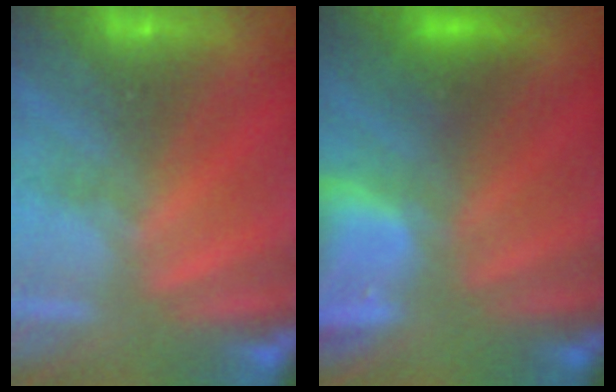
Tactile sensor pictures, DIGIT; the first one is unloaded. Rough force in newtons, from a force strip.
{"total": 5.6}